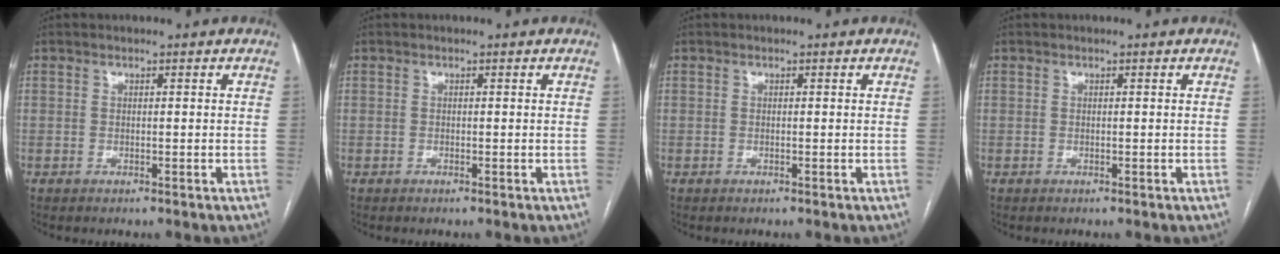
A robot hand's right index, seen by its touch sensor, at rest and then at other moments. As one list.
[{"total": 0.0}, {"total": 0.0}, {"total": 0.0}]